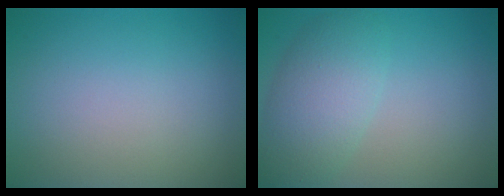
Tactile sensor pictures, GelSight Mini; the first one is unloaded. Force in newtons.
{"total": 4.9, "press": 4.9, "slide": 0.1}